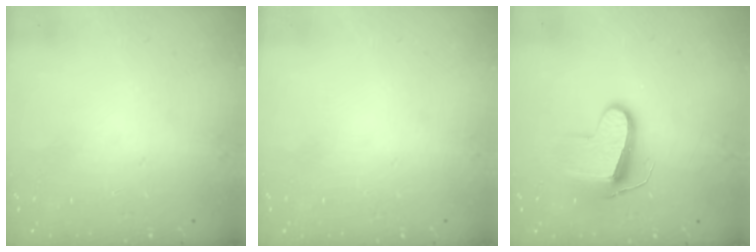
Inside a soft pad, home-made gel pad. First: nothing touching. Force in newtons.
{"total": 0.0}
{"total": 9.4, "press": 9.4, "slide": 0.2}